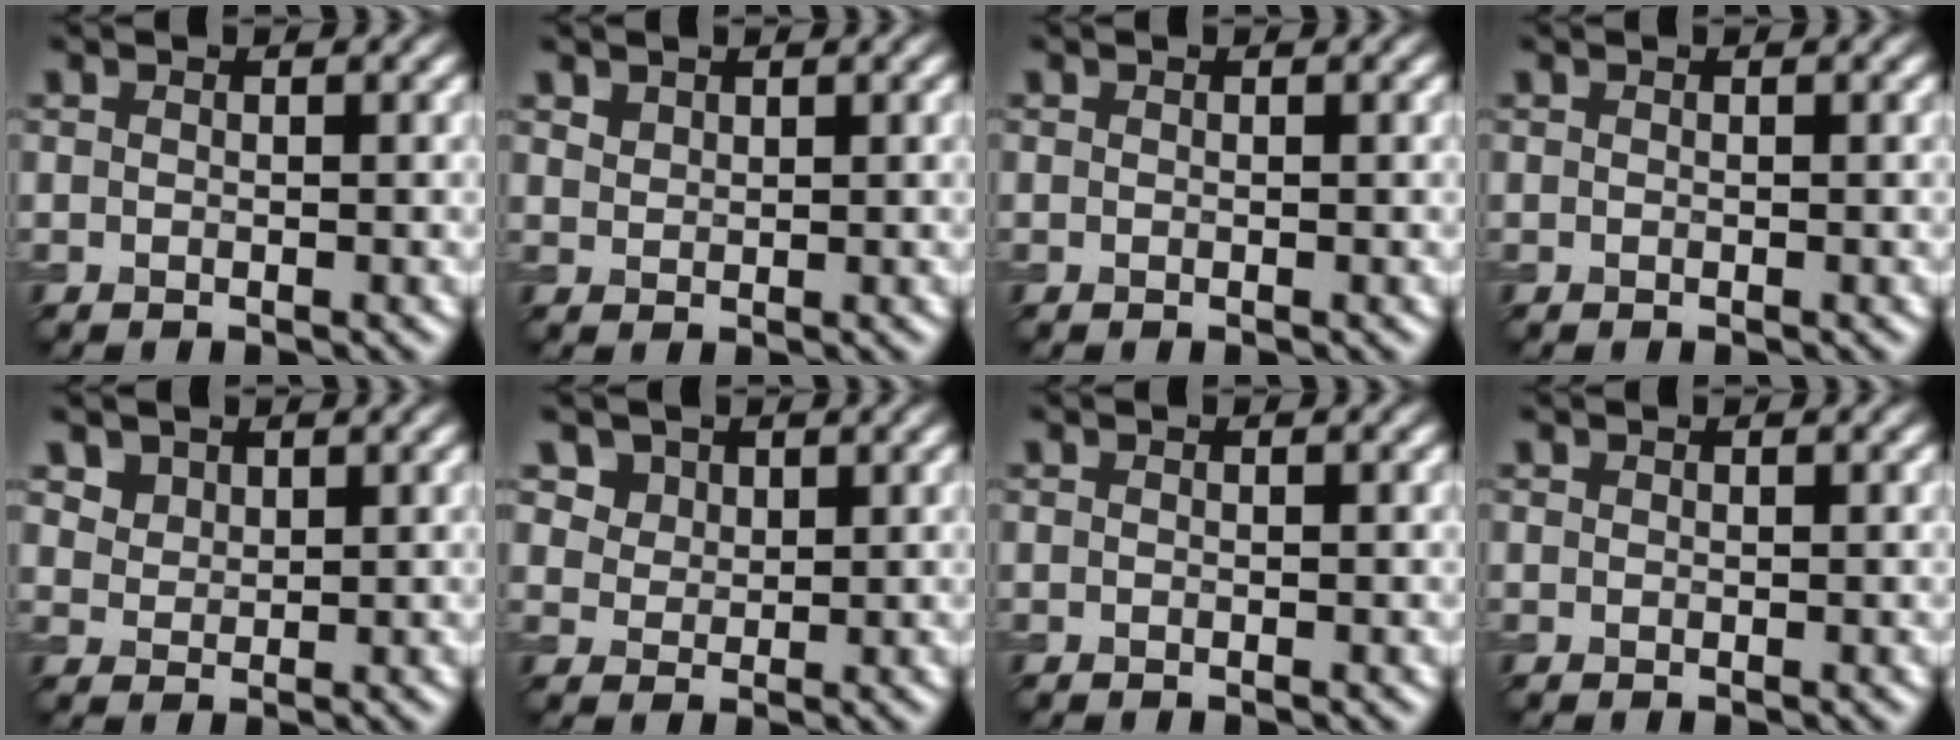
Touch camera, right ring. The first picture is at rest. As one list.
[{"total": 1.2, "force": [1.0, 0.6, 0.2], "torque": [-0.007, -0.002, 0.022]}, {"total": 0.0}, {"total": 0.0}, {"total": 2.9, "force": [2.0, 1.9, 1.0], "torque": [-0.034, -0.011, 0.052]}, {"total": 5.3, "force": [3.2, 3.7, 2.0], "torque": [-0.062, -0.004, 0.060]}, {"total": 0.0}, {"total": 0.0}]